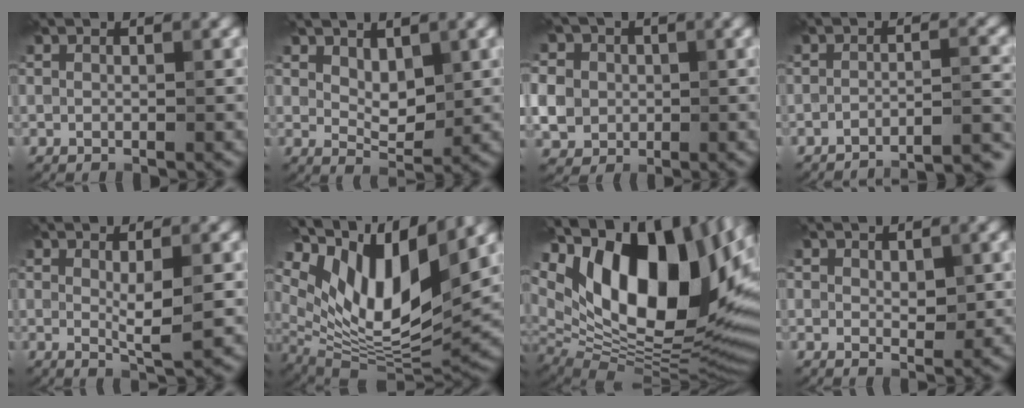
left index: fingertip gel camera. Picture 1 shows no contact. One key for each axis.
{"total": 3.1, "fx": 1.3, "fy": 1.7, "fz": 2.3, "tx": -0.044, "ty": -0.005, "tz": 0.027}
{"total": 6.7, "fx": 0.4, "fy": 6.0, "fz": 2.9, "tx": -0.073, "ty": 0.020, "tz": -0.005}
{"total": 8.2, "fx": -7.8, "fy": 1.4, "fz": 2.3, "tx": -0.016, "ty": 0.024, "tz": -0.097}
{"total": 3.1, "fx": 0.1, "fy": 0.5, "fz": 3.1, "tx": -0.057, "ty": -0.006, "tz": 0.004}
{"total": 14.4, "fx": 6.5, "fy": 5.6, "fz": 11.6, "tx": -0.215, "ty": 0.015, "tz": 0.118}
{"total": 19.2, "fx": 6.5, "fy": 10.0, "fz": 15.0, "tx": -0.264, "ty": 0.024, "tz": 0.113}
{"total": 1.9, "fx": 0.6, "fy": 1.1, "fz": 1.4, "tx": -0.022, "ty": -0.004, "tz": 0.013}